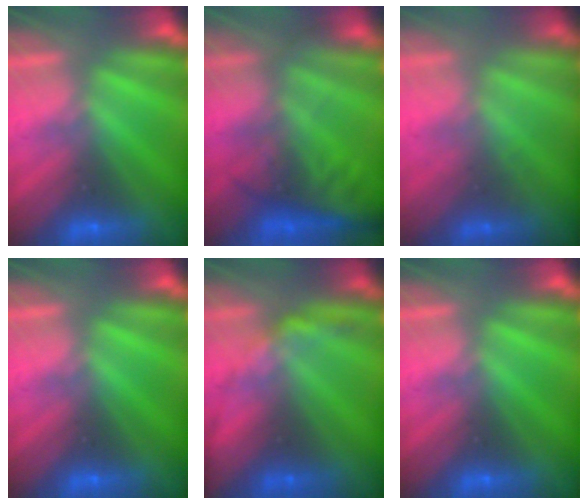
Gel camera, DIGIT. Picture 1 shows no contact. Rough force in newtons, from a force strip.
{"total": 8.1}
{"total": 1.4}
{"total": 0.0}
{"total": 2.4}
{"total": 0.0}